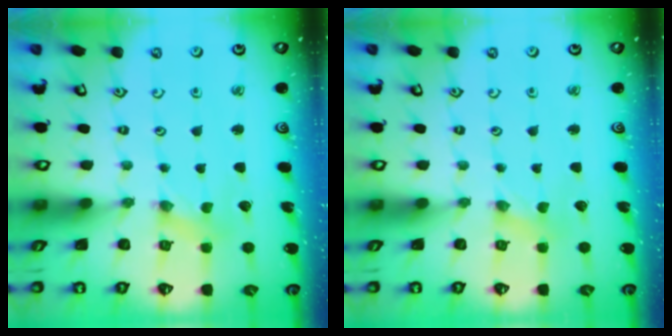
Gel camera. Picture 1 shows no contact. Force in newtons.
{"total": 0.0}